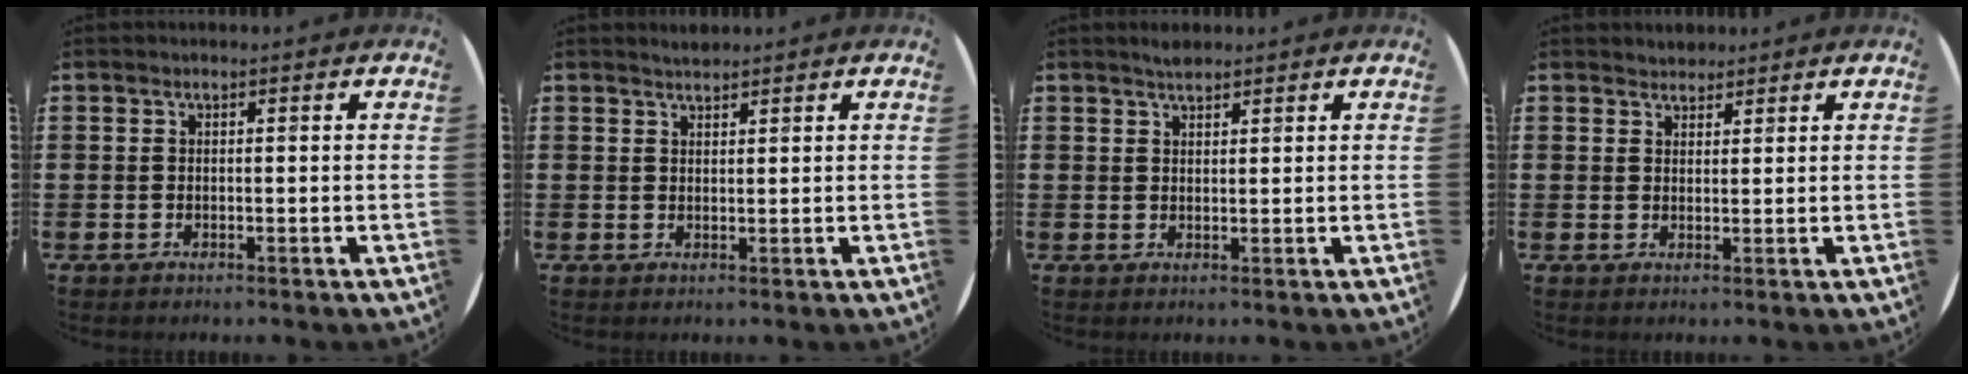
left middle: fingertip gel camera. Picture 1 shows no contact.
{"total": 1.4, "force": [1.4, 0.1, 0.0], "torque": [0.000, 0.001, 0.026]}
{"total": 1.5, "force": [1.4, 0.2, 0.3], "torque": [-0.006, 0.003, 0.026]}
{"total": 1.8, "force": [1.7, 0.5, -0.2], "torque": [0.002, 0.003, 0.033]}